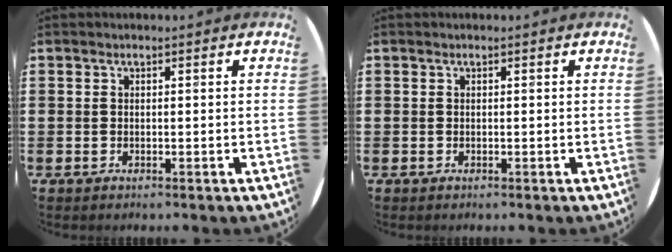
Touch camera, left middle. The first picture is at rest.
{"total": 0.0}